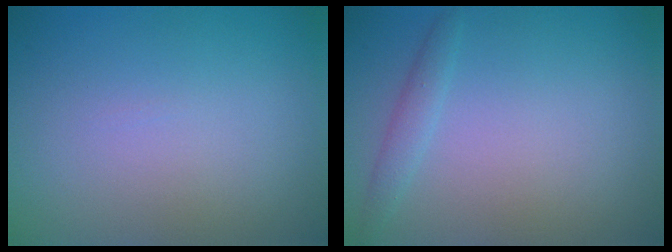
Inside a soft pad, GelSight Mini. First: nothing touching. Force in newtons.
{"total": 1.3, "press": 1.3, "slide": 0.1}